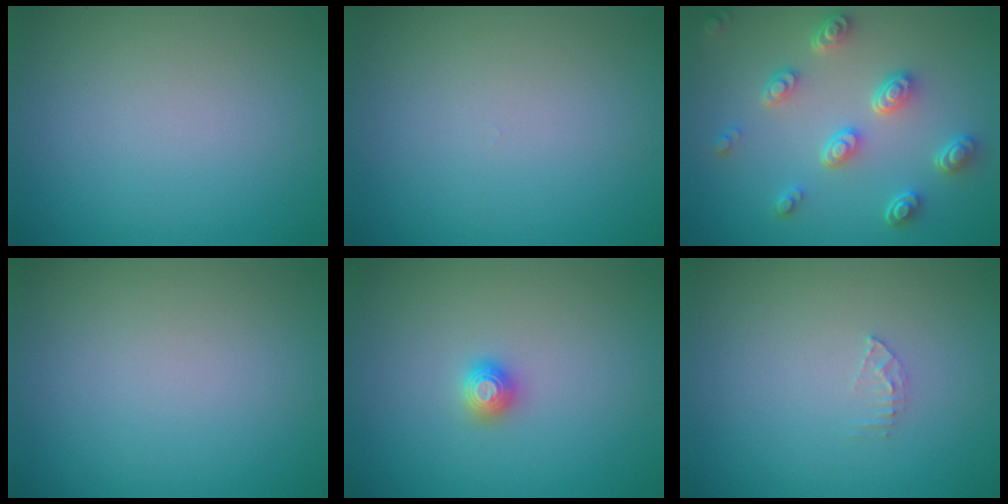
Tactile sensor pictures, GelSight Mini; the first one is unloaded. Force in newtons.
{"total": 0.0}
{"total": 4.8, "press": 3.8, "slide": 2.9}
{"total": 0.0}
{"total": 1.2, "press": 1.2, "slide": 0.1}
{"total": 0.9, "press": 0.9, "slide": 0.1}